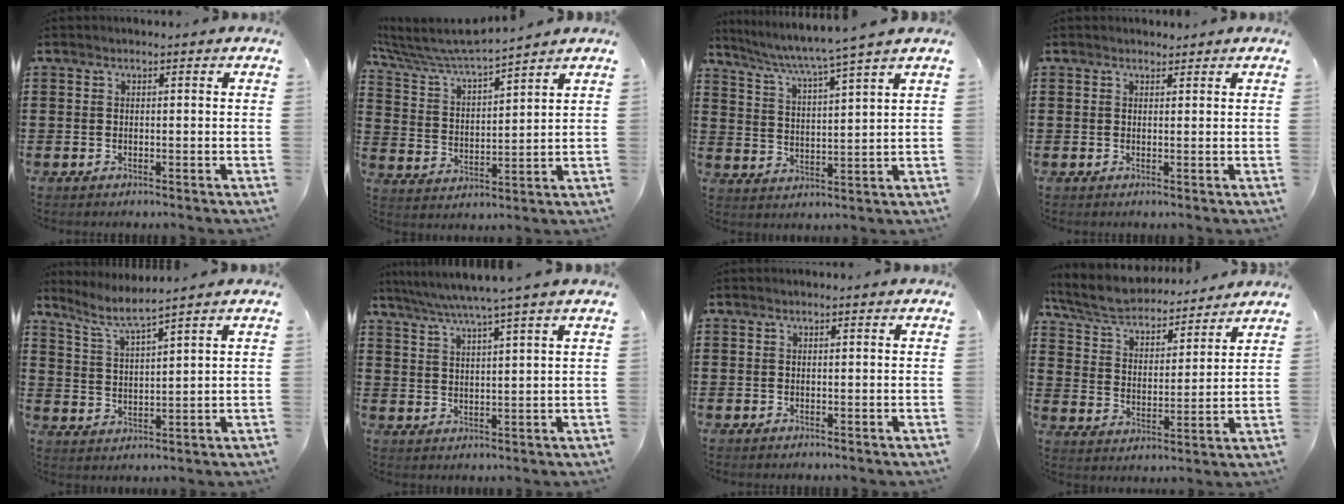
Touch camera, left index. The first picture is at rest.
{"total": 6.7, "force": [6.4, -0.3, 1.9], "torque": [-0.067, -0.041, 0.108]}
{"total": 4.4, "force": [3.6, -1.2, 2.1], "torque": [-0.061, -0.034, 0.052]}
{"total": 0.9, "force": [0.8, 0.4, 0.0], "torque": [-0.002, 0.001, 0.016]}
{"total": 4.5, "force": [3.8, -0.4, 2.3], "torque": [-0.059, -0.018, 0.064]}
{"total": 5.1, "force": [4.2, -1.1, 2.6], "torque": [-0.063, -0.021, 0.070]}
{"total": 0.0}
{"total": 6.4, "force": [6.0, 1.1, 2.1], "torque": [-0.070, -0.035, 0.101]}